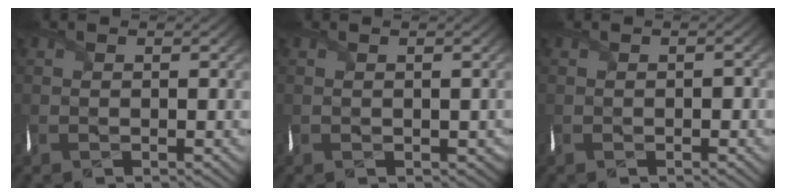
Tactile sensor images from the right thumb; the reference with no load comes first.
{"total": 1.0, "force": [0.1, 1.0, 0.2], "torque": [-0.006, -0.005, 0.001]}
{"total": 1.0, "force": [-0.4, 0.7, 0.6], "torque": [-0.010, -0.004, -0.007]}